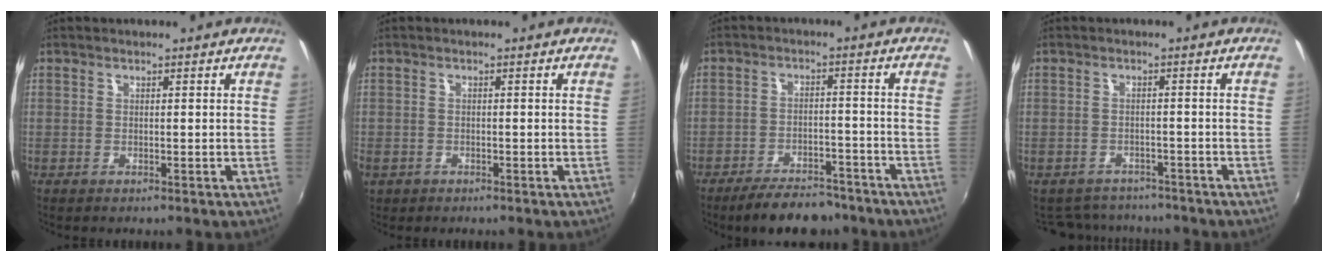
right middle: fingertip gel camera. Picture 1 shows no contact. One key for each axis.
{"total": 2.9, "fx": -1.3, "fy": 2.3, "fz": 1.3, "tx": -0.033, "ty": -0.004, "tz": -0.020}
{"total": 10.5, "fx": -8.7, "fy": 3.9, "fz": 4.5, "tx": -0.097, "ty": 0.009, "tz": -0.121}
{"total": 7.8, "fx": -7.0, "fy": 3.1, "fz": 1.5, "tx": -0.044, "ty": 0.004, "tz": -0.099}